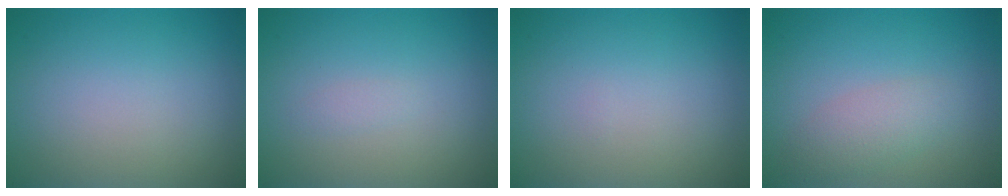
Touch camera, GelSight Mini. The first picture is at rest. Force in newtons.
{"total": 0.5, "press": 0.5, "slide": 0.0}
{"total": 0.0}
{"total": 2.4, "press": 2.4, "slide": 0.1}